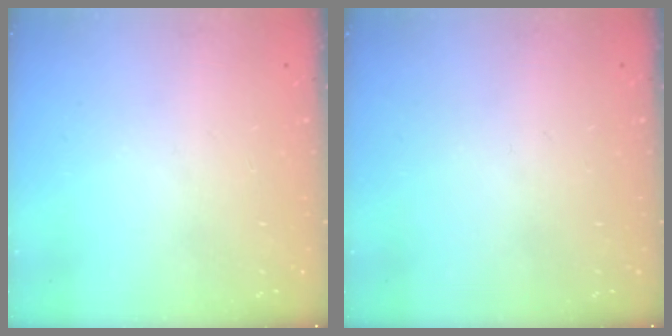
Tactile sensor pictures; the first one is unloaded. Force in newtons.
{"total": 0.0}